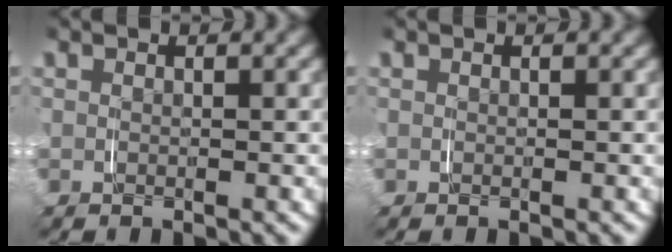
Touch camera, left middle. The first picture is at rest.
{"total": 0.0}